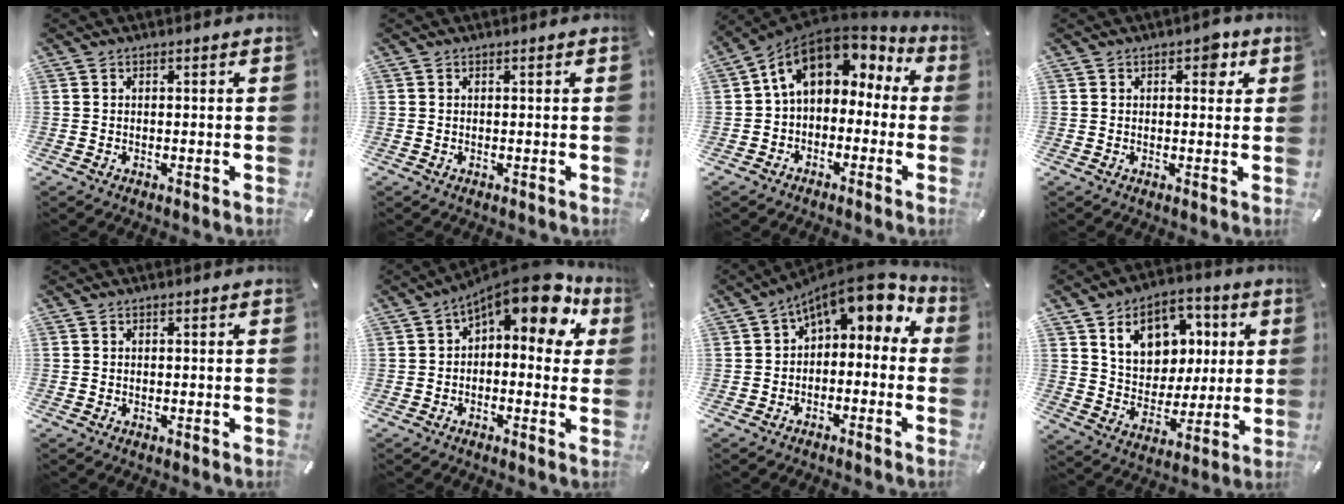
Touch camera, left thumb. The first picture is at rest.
{"total": 0.0}
{"total": 10.8, "force": [3.5, 7.7, 6.7], "torque": [-0.126, -0.009, 0.064]}
{"total": 3.6, "force": [1.5, 2.2, 2.5], "torque": [-0.016, -0.006, 0.015]}
{"total": 0.0}
{"total": 12.3, "force": [6.8, 5.0, 9.0], "torque": [-0.139, -0.049, 0.117]}
{"total": 8.1, "force": [4.6, 4.1, 5.2], "torque": [-0.078, -0.038, 0.082]}
{"total": 13.6, "force": [5.6, 11.0, 5.7], "torque": [-0.097, -0.020, 0.108]}